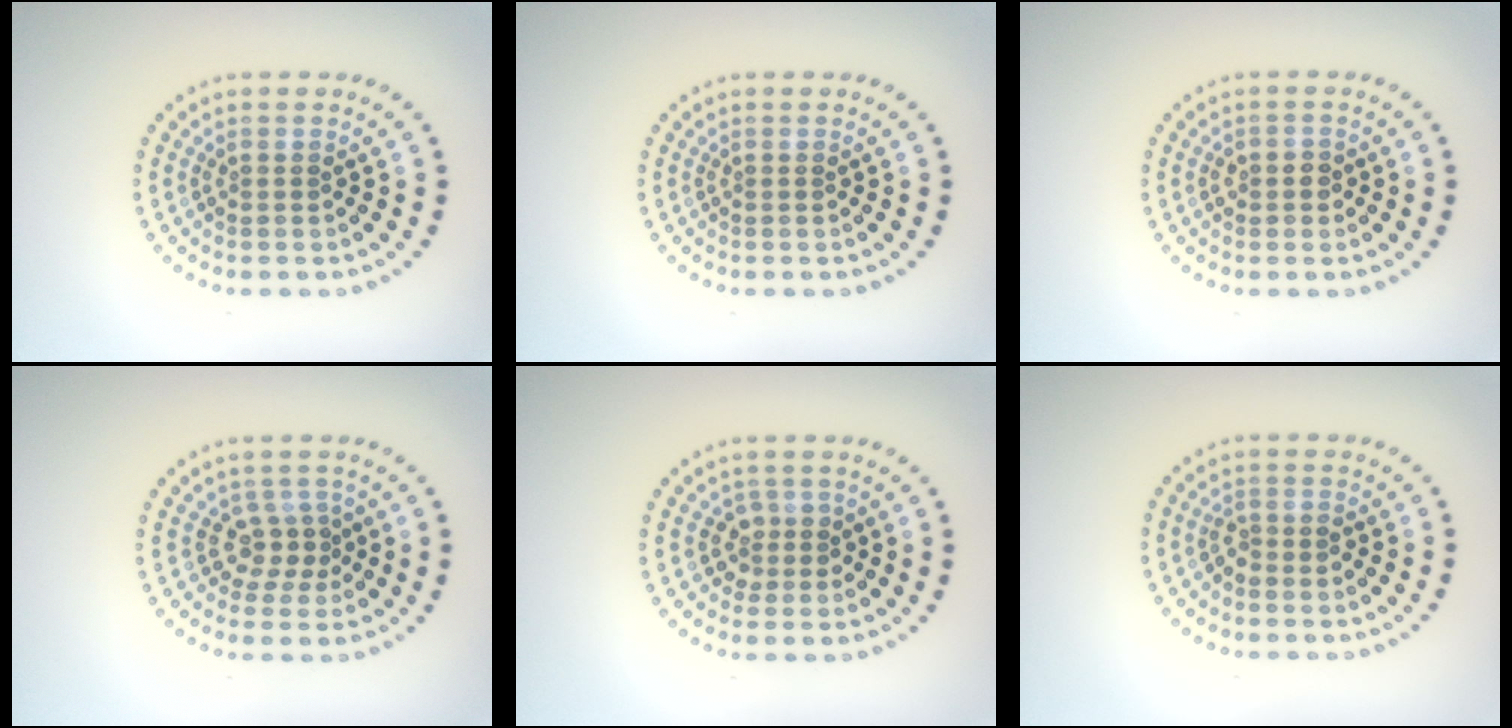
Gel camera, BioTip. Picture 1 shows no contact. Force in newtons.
{"total": 0.0}
{"total": 1.4, "press": 1.3, "slide": 0.5}
{"total": 2.4, "press": 1.8, "slide": 1.6}
{"total": 1.8, "press": 1.4, "slide": 1.1}
{"total": 1.3, "press": 1.1, "slide": 0.7}